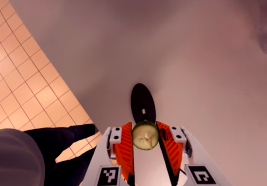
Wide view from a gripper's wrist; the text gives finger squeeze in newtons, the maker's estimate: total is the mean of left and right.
{"total": 8.5, "left": 8.3, "right": 8.6}